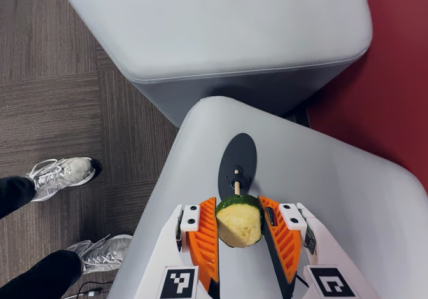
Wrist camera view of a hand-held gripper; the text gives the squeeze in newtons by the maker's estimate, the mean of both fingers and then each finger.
{"total": 11.8, "left": 12.3, "right": 11.3}